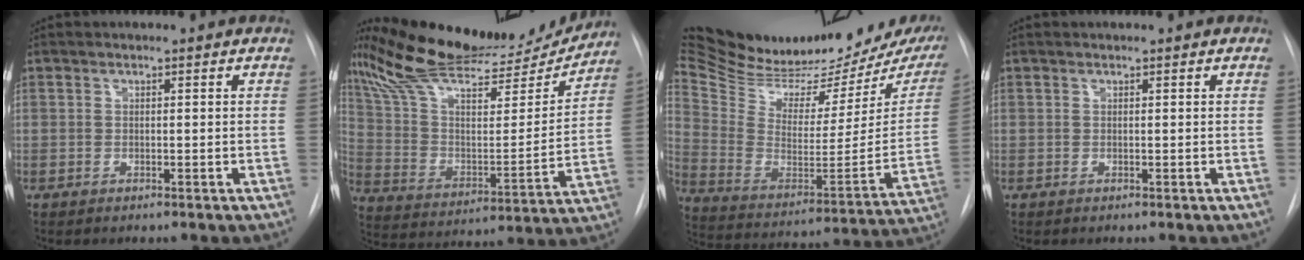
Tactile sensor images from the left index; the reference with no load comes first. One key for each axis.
{"total": 25.4, "fx": 22.7, "fy": 5.1, "fz": 10.1, "tx": -0.171, "ty": -0.011, "tz": 0.343}
{"total": 29.3, "fx": 24.3, "fy": 7.2, "fz": 14.6, "tx": -0.247, "ty": -0.047, "tz": 0.357}
{"total": 0.0}